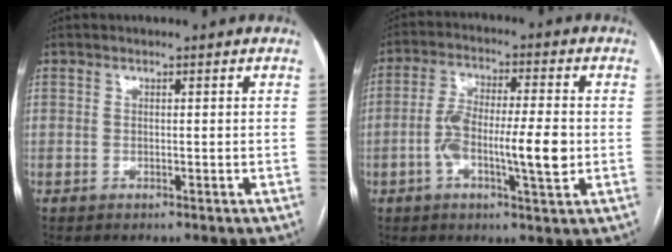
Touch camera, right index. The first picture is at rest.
{"total": 10.1, "force": [-1.9, 1.8, 9.8], "torque": [-0.179, 0.010, -0.032]}